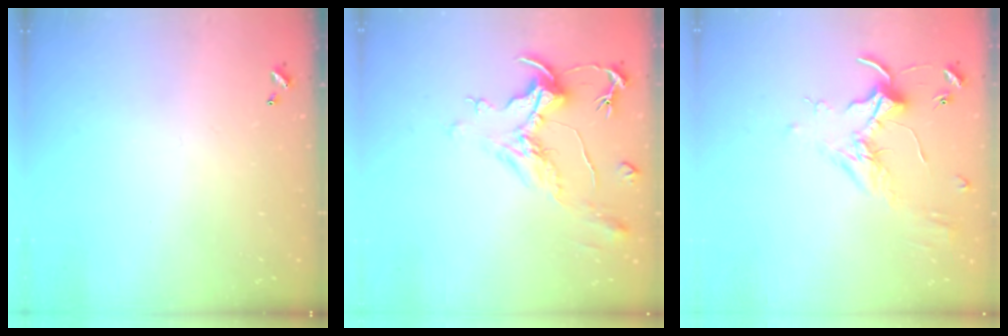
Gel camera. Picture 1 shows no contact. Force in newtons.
{"total": 2.1, "press": 1.7, "slide": 1.3}
{"total": 1.6, "press": 1.6, "slide": 0.4}